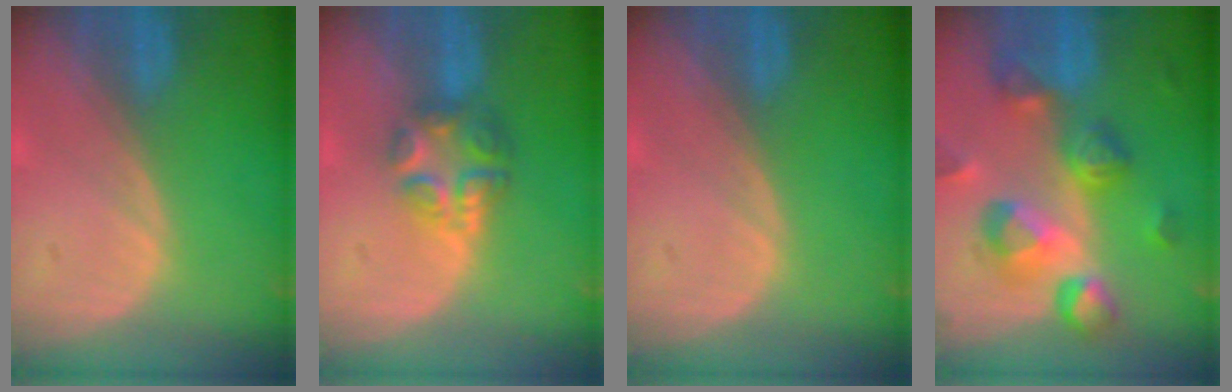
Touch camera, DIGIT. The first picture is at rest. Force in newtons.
{"total": 6.1, "press": 5.4, "slide": 2.9}
{"total": 0.0}
{"total": 10.6, "press": 9.5, "slide": 4.7}